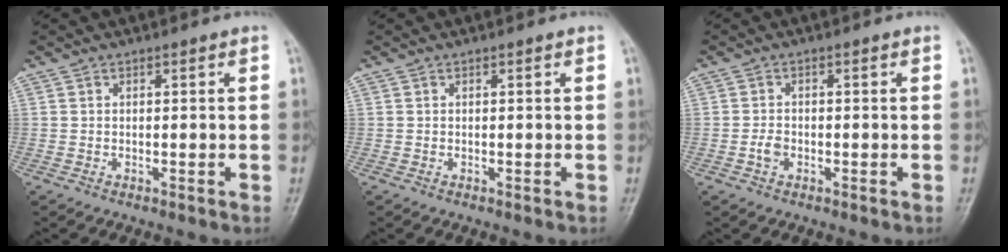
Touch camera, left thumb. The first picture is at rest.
{"total": 0.0}
{"total": 1.9, "force": [-0.7, 1.3, 1.1], "torque": [-0.020, 0.004, -0.017]}